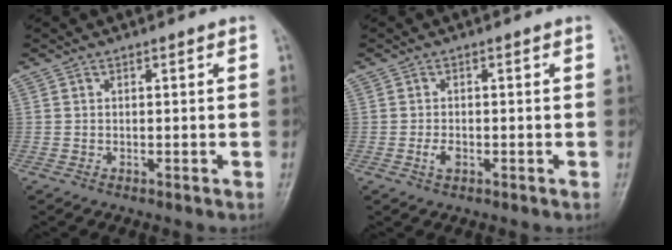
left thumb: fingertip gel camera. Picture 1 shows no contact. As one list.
[{"total": 1.9, "force": [-0.6, 1.1, 1.4], "torque": [-0.027, 0.001, -0.012]}]